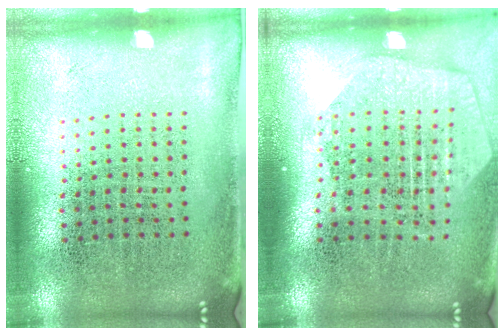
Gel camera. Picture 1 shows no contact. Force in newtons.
{"total": 1.9, "press": 1.7, "slide": 0.9}